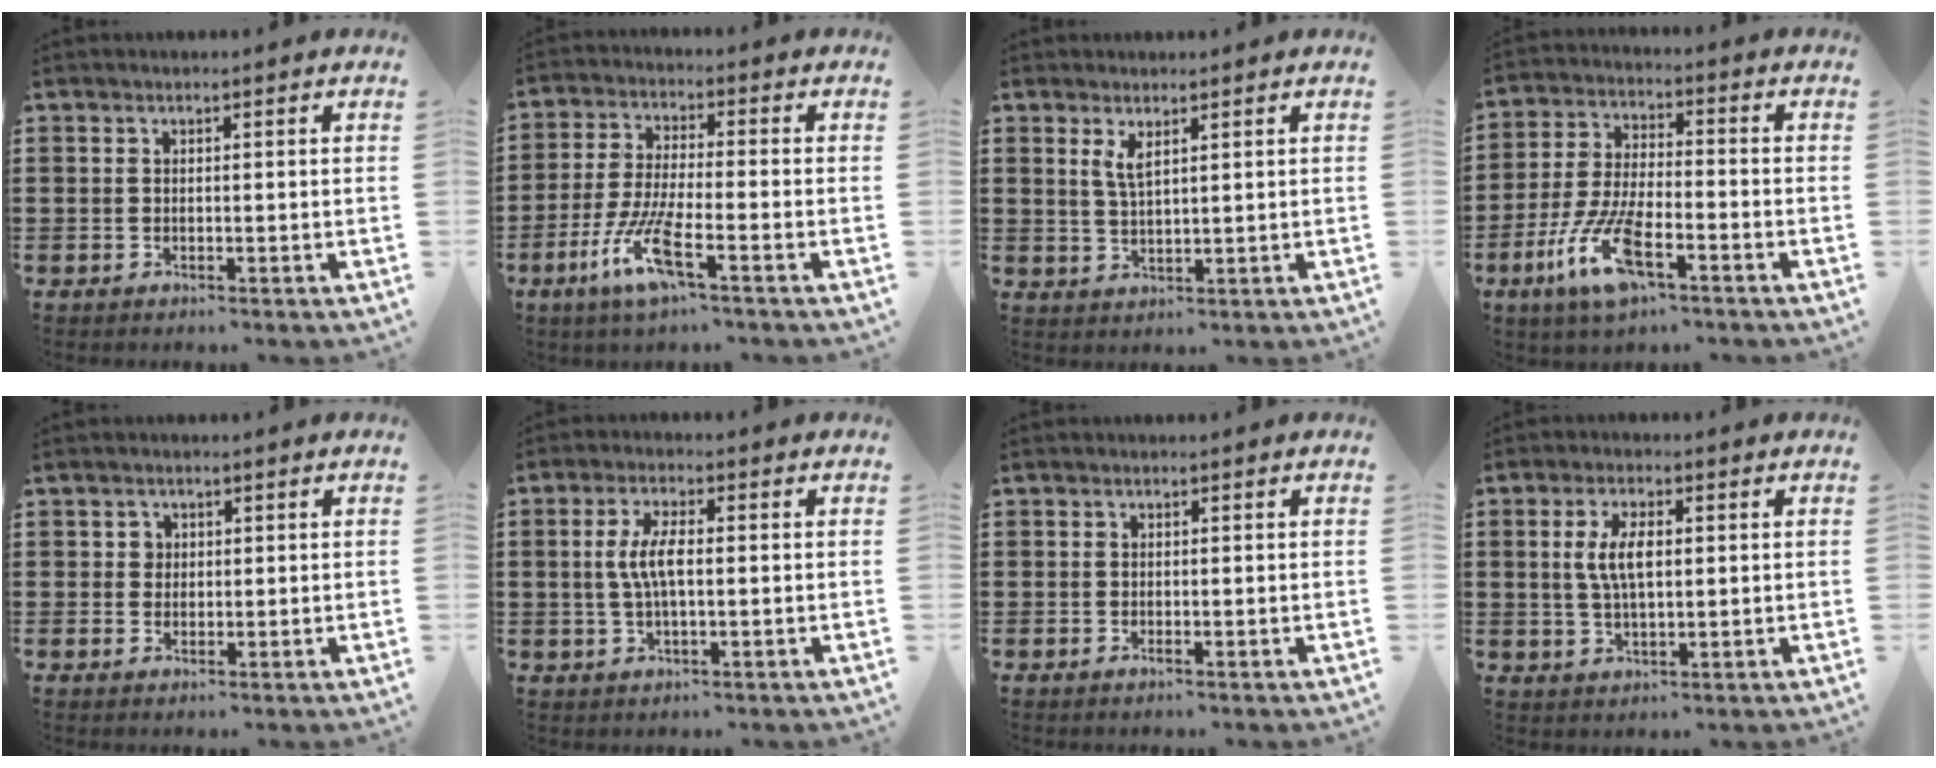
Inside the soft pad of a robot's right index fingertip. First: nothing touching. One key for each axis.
{"total": 8.6, "fx": -4.5, "fy": 1.4, "fz": 7.1, "tx": -0.168, "ty": -0.017, "tz": -0.089}
{"total": 2.8, "fx": 1.6, "fy": 0.8, "fz": 2.1, "tx": -0.046, "ty": 0.003, "tz": 0.027}
{"total": 10.5, "fx": -5.4, "fy": 3.1, "fz": 8.5, "tx": -0.200, "ty": -0.011, "tz": -0.105}
{"total": 1.6, "fx": 0.4, "fy": 1.5, "fz": 0.4, "tx": -0.014, "ty": 0.007, "tz": 0.008}
{"total": 5.3, "fx": 0.0, "fy": 1.7, "fz": 5.0, "tx": -0.107, "ty": 0.000, "tz": -0.007}
{"total": 0.5, "fx": -0.2, "fy": 0.0, "fz": 0.5, "tx": -0.008, "ty": -0.003, "tz": -0.003}
{"total": 5.6, "fx": 0.7, "fy": 2.3, "fz": 5.0, "tx": -0.109, "ty": 0.007, "tz": 0.007}